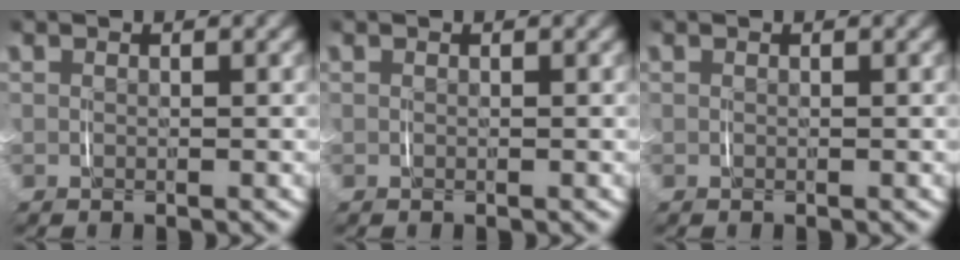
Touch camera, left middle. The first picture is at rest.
{"total": 0.0}
{"total": 0.0}